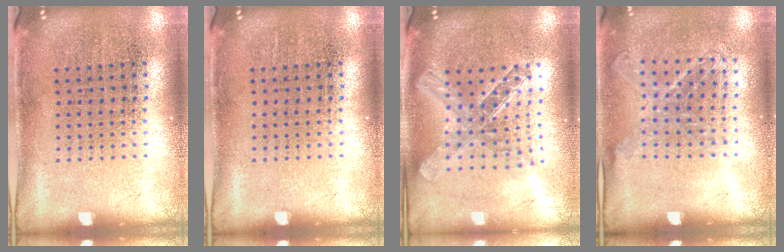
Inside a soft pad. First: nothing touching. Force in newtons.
{"total": 0.0}
{"total": 2.0, "press": 1.7, "slide": 1.1}
{"total": 1.1, "press": 1.0, "slide": 0.4}